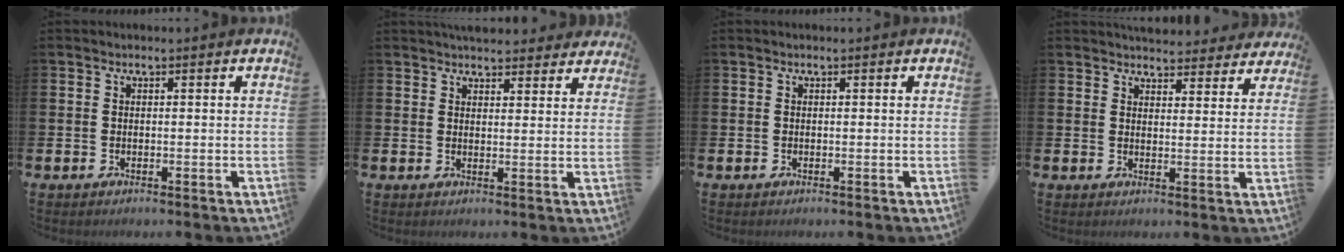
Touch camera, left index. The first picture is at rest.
{"total": 4.4, "force": [4.2, 1.2, 0.3], "torque": [-0.001, -0.022, 0.076]}
{"total": 0.0}
{"total": 4.9, "force": [4.8, 1.2, 0.1], "torque": [-0.002, -0.031, 0.085]}